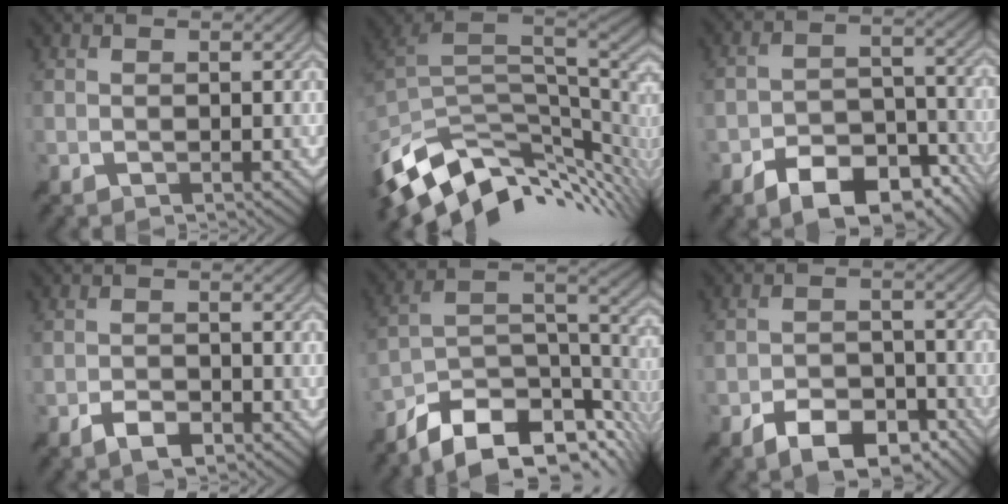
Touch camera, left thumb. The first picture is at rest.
{"total": 12.4, "force": [-3.2, 7.1, 9.6], "torque": [-0.204, -0.019, -0.046]}
{"total": 11.1, "force": [-7.3, 5.4, 6.4], "torque": [-0.103, 0.000, -0.119]}
{"total": 2.7, "force": [-1.4, 1.3, 2.0], "torque": [-0.040, 0.005, -0.027]}
{"total": 13.0, "force": [-8.7, 5.1, 8.2], "torque": [-0.167, 0.003, -0.142]}
{"total": 7.6, "force": [-4.8, 3.7, 4.7], "torque": [-0.078, 0.000, -0.086]}